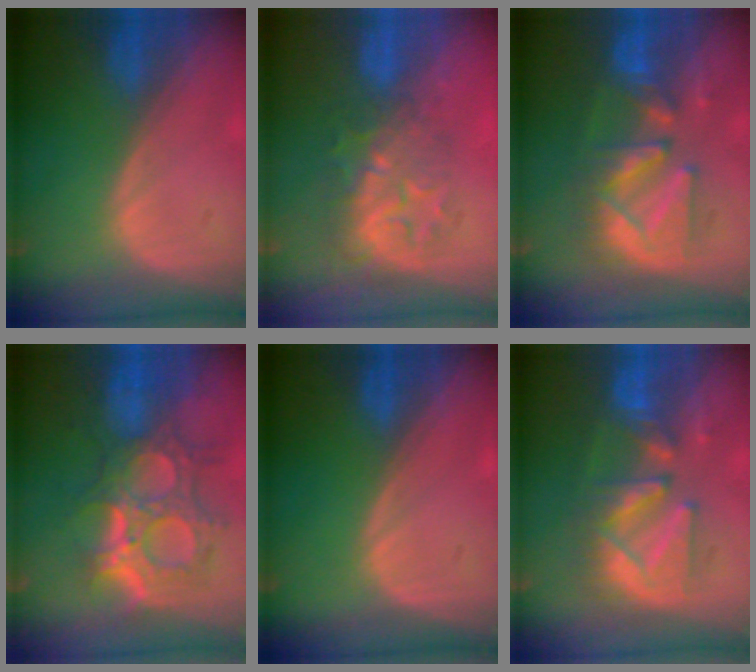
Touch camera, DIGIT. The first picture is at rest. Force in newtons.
{"total": 8.8, "press": 7.7, "slide": 4.2}
{"total": 9.2, "press": 9.2, "slide": 0.3}
{"total": 11.9, "press": 10.7, "slide": 5.3}
{"total": 0.0}
{"total": 9.2, "press": 9.2, "slide": 0.3}